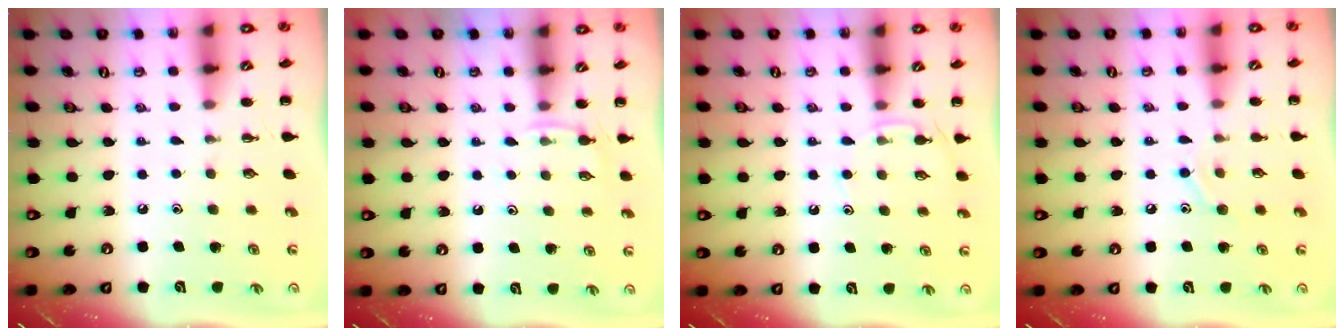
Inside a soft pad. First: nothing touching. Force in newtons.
{"total": 4.0, "press": 3.8, "slide": 1.3}
{"total": 5.4, "press": 5.2, "slide": 1.4}
{"total": 8.9, "press": 8.7, "slide": 1.7}